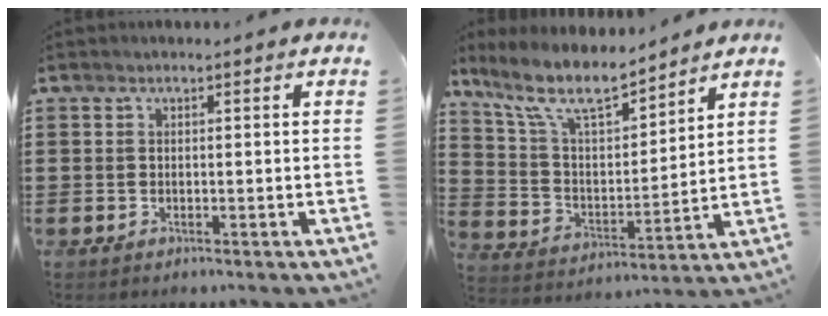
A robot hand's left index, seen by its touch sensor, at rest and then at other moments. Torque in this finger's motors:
{"motor_torque": [0.20, -0.23, 0.12, 0.03]}